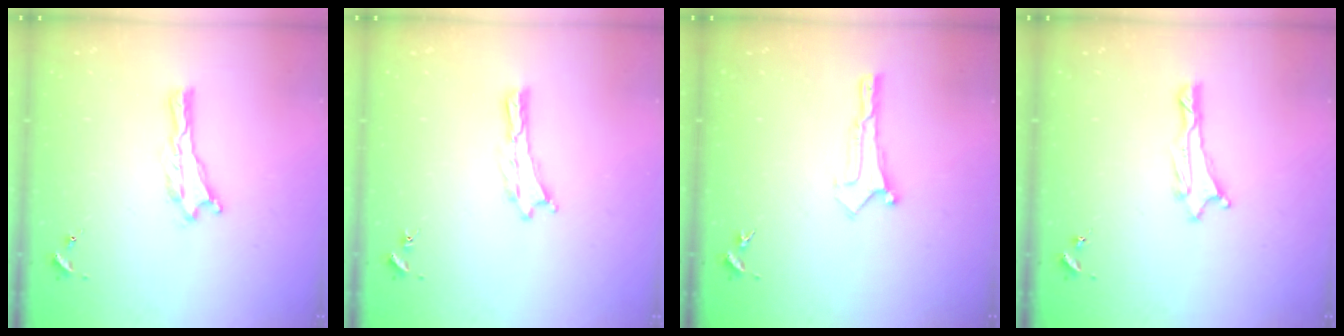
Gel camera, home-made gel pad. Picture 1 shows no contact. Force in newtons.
{"total": 0.0}
{"total": 0.0}
{"total": 1.0, "press": 1.0, "slide": 0.2}